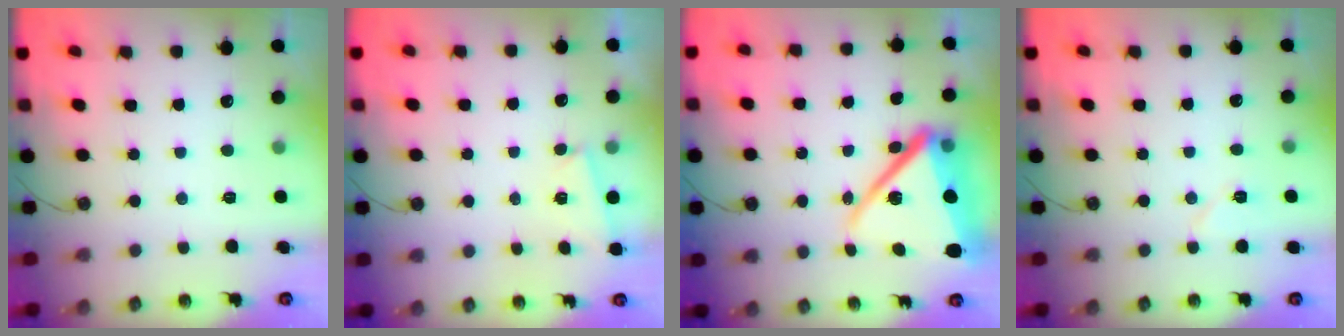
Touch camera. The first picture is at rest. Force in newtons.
{"total": 1.7, "press": 1.3, "slide": 1.0}
{"total": 18.5, "press": 18.4, "slide": 1.7}
{"total": 6.6, "press": 6.3, "slide": 1.9}